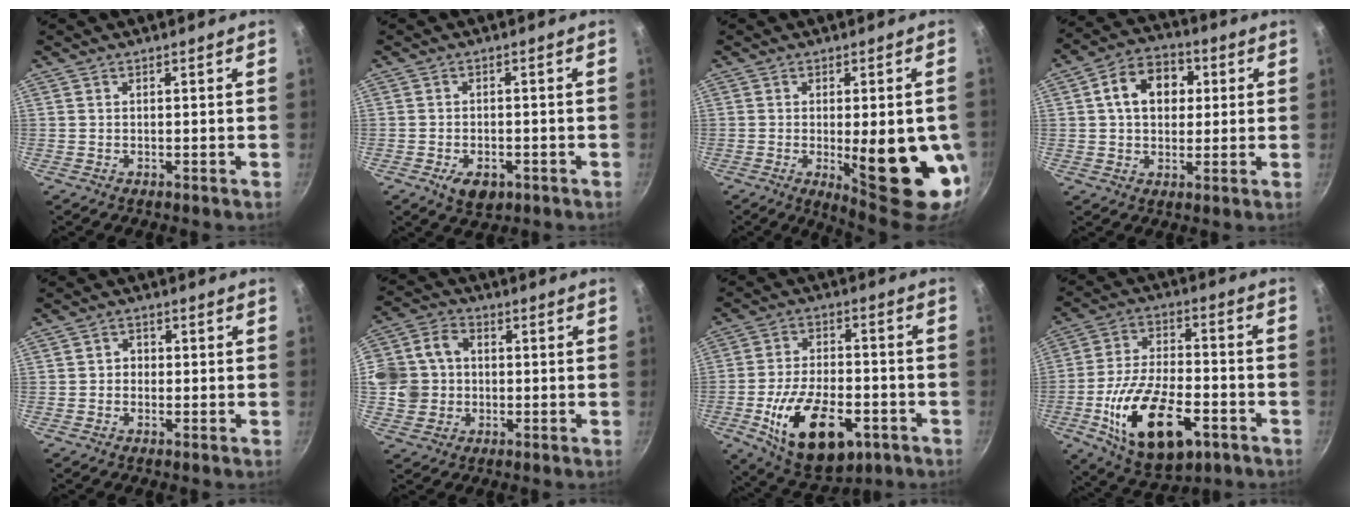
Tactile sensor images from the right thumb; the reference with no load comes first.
{"total": 5.3, "force": [-2.4, 3.2, 3.4], "torque": [-0.049, 0.010, -0.030]}
{"total": 17.3, "force": [-3.2, 5.0, 16.2], "torque": [-0.195, -0.010, -0.029]}
{"total": 11.3, "force": [2.4, 8.4, 7.2], "torque": [-0.085, 0.017, 0.024]}
{"total": 2.2, "force": [-0.2, 2.0, 0.9], "torque": [-0.002, 0.007, -0.008]}
{"total": 10.7, "force": [-0.1, 9.3, 5.2], "torque": [-0.070, 0.016, -0.013]}
{"total": 18.9, "force": [-7.0, 10.1, 14.3], "torque": [-0.223, 0.020, -0.106]}
{"total": 20.5, "force": [-7.5, 10.4, 15.9], "torque": [-0.271, 0.024, -0.123]}